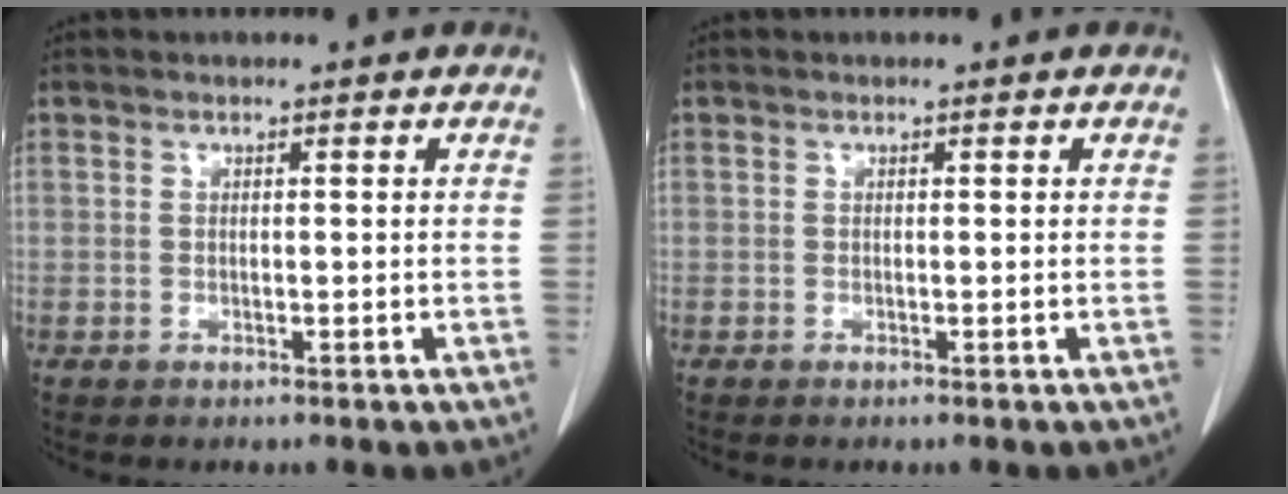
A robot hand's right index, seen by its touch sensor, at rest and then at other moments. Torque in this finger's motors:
{"motor_torque": [-0.03, -0.02, -0.10, -0.01]}